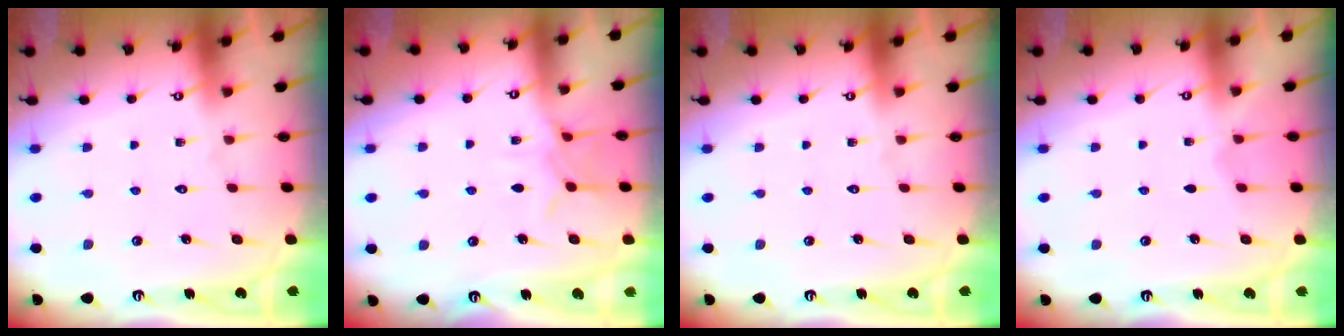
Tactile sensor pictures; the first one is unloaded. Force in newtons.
{"total": 7.9, "press": 7.8, "slide": 0.7}
{"total": 0.0}
{"total": 3.8, "press": 2.9, "slide": 2.4}